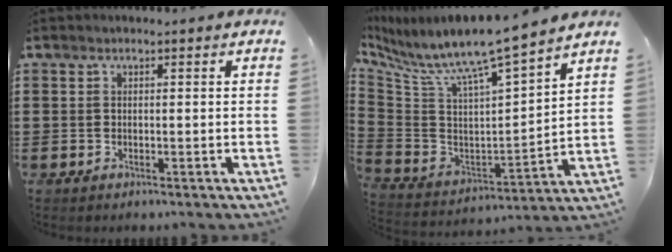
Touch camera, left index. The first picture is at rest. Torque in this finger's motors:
{"motor_torque": [2.14, 0.00, 0.53, 0.21]}